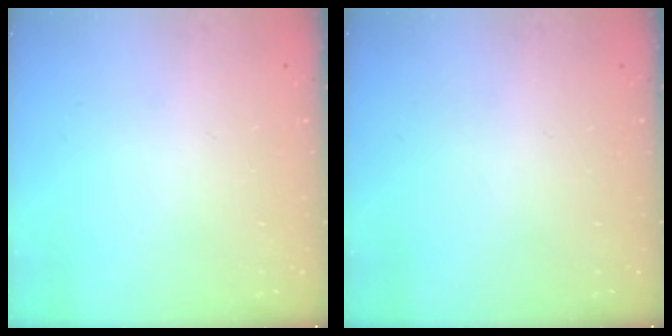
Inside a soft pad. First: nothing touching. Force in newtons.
{"total": 0.0}